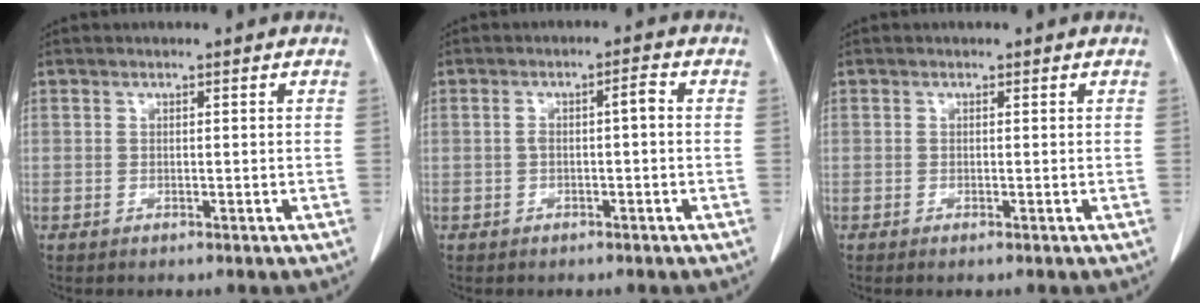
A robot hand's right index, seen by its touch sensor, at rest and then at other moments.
{"total": 2.8, "force": [0.0, 0.6, 2.8], "torque": [-0.052, 0.015, 0.001]}
{"total": 0.0}